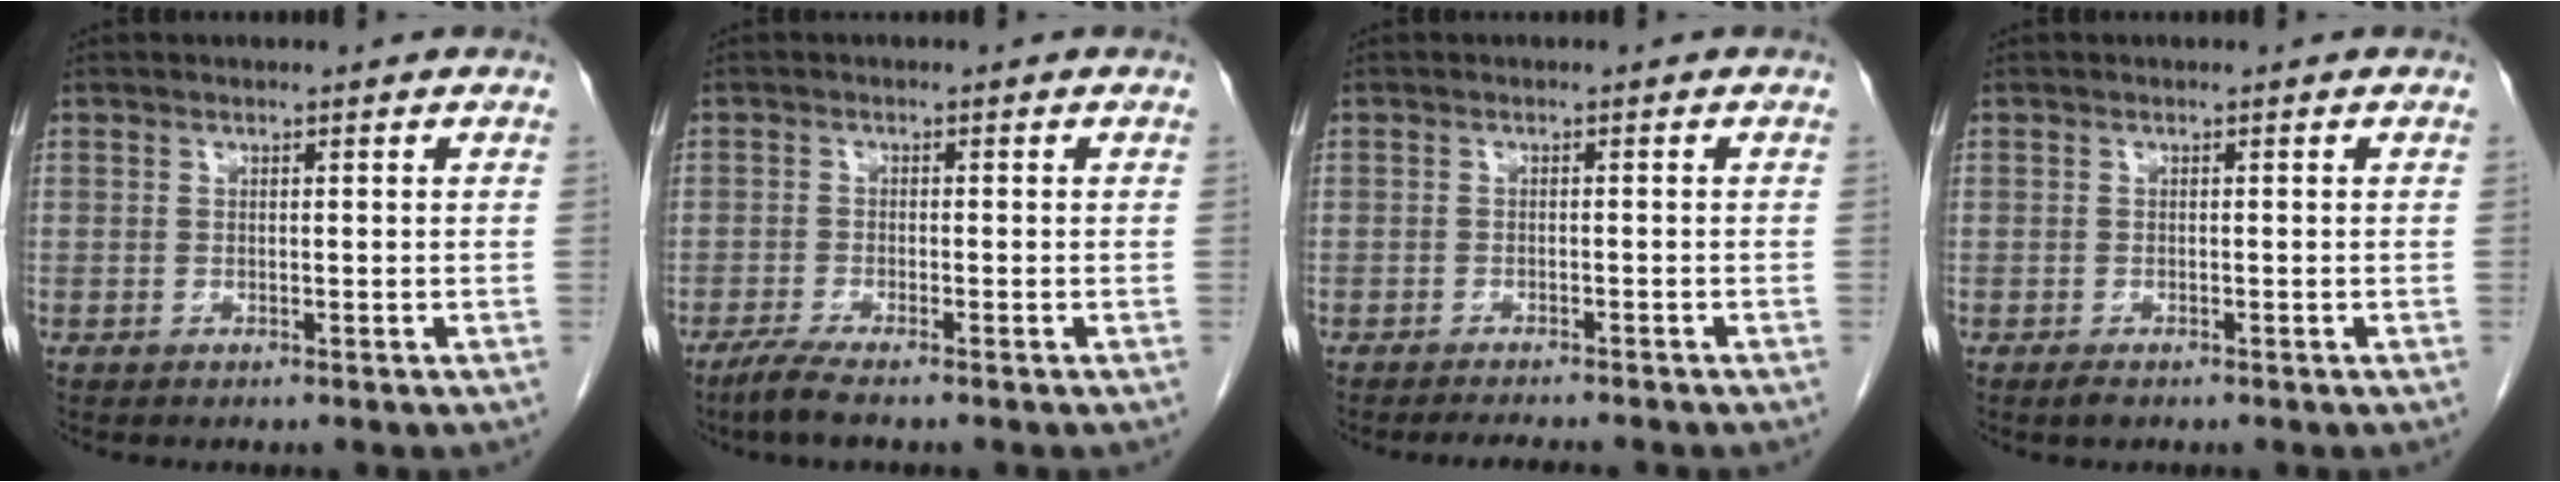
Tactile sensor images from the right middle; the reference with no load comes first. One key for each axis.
{"total": 3.5, "fx": -2.7, "fy": 0.0, "fz": 2.2, "tx": -0.048, "ty": -0.009, "tz": -0.053}
{"total": 4.6, "fx": -4.2, "fy": 0.4, "fz": 1.8, "tx": -0.020, "ty": -0.007, "tz": -0.056}
{"total": 1.0, "fx": -0.8, "fy": 0.3, "fz": 0.6, "tx": -0.014, "ty": -0.002, "tz": -0.011}